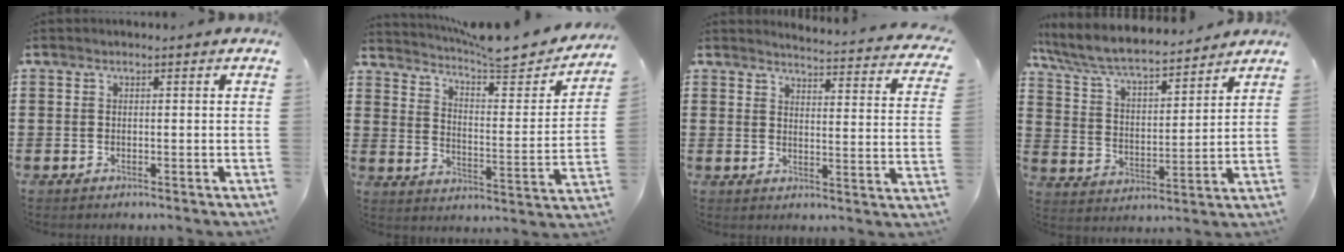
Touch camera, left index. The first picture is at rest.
{"total": 7.1, "force": [6.3, 0.8, 3.2], "torque": [-0.066, -0.047, 0.101]}
{"total": 3.6, "force": [3.6, -0.2, 0.5], "torque": [-0.018, -0.028, 0.059]}
{"total": 7.5, "force": [6.8, 0.9, 3.1], "torque": [-0.088, -0.039, 0.114]}